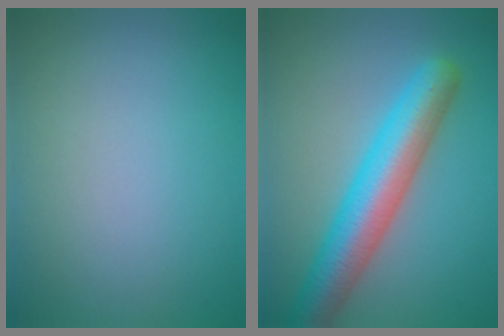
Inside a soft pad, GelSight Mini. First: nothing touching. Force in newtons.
{"total": 7.2, "press": 7.2, "slide": 0.3}